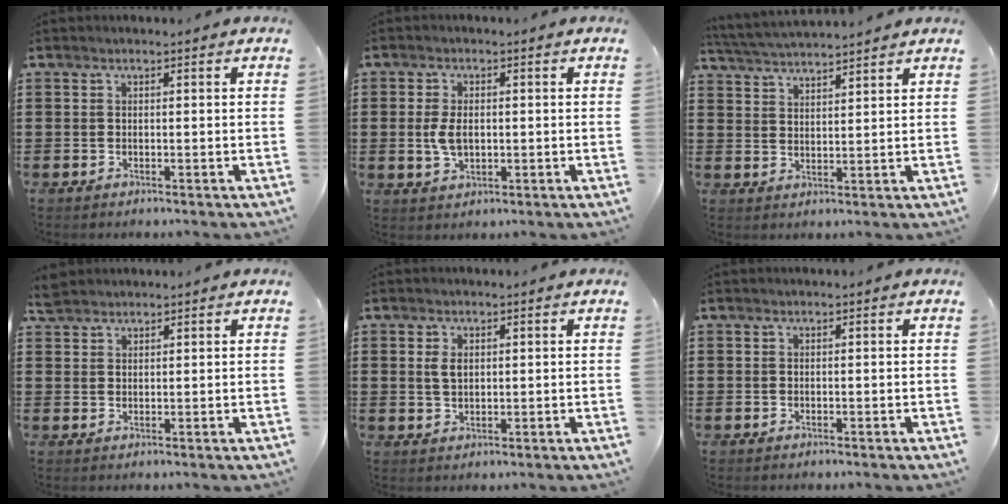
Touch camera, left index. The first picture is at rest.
{"total": 4.3, "force": [0.0, 2.4, 3.5], "torque": [-0.084, 0.001, -0.004]}
{"total": 3.8, "force": [3.7, -0.3, 0.5], "torque": [-0.025, -0.016, 0.066]}
{"total": 2.3, "force": [2.2, 0.7, 0.3], "torque": [-0.012, 0.002, 0.044]}
{"total": 2.5, "force": [0.7, 1.5, 1.8], "torque": [-0.041, 0.006, 0.013]}
{"total": 0.0}